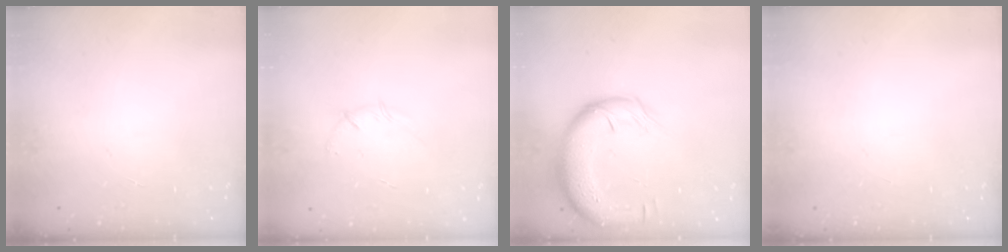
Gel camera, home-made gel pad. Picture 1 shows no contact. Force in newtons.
{"total": 3.7, "press": 3.6, "slide": 0.9}
{"total": 14.0, "press": 13.6, "slide": 3.1}
{"total": 0.0}